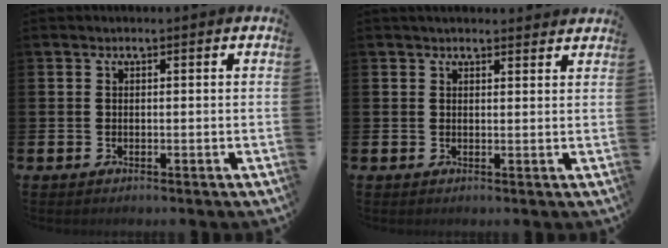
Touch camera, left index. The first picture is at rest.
{"total": 2.1, "force": [2.1, 0.3, 0.2], "torque": [0.001, -0.010, 0.037]}